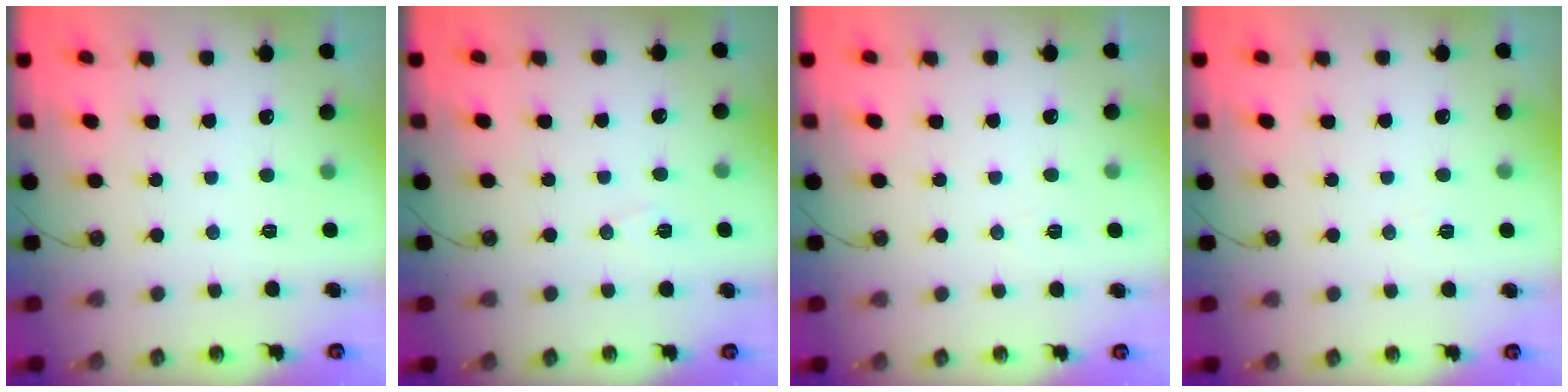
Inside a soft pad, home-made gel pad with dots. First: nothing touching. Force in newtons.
{"total": 5.6, "press": 4.0, "slide": 3.9}
{"total": 5.6, "press": 3.3, "slide": 4.5}
{"total": 5.6, "press": 3.3, "slide": 4.5}